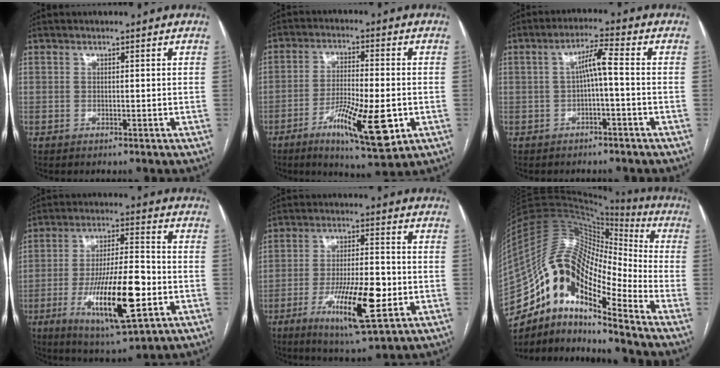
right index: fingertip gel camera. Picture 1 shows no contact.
{"total": 12.1, "force": [-4.4, 2.2, 11.1], "torque": [-0.187, -0.018, -0.068]}
{"total": 4.5, "force": [-0.4, 0.3, 4.4], "torque": [-0.076, 0.020, -0.005]}
{"total": 16.6, "force": [-4.8, 3.3, 15.5], "torque": [-0.281, -0.012, -0.074]}
{"total": 13.1, "force": [-4.0, 2.6, 12.2], "torque": [-0.216, -0.013, -0.062]}
{"total": 20.4, "force": [-12.5, 6.8, 14.6], "torque": [-0.291, 0.045, -0.217]}